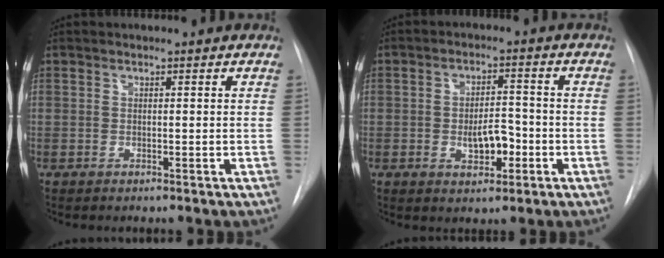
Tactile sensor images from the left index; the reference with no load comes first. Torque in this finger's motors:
{"motor_torque": [0.44, -0.18, 0.13, 0.06]}